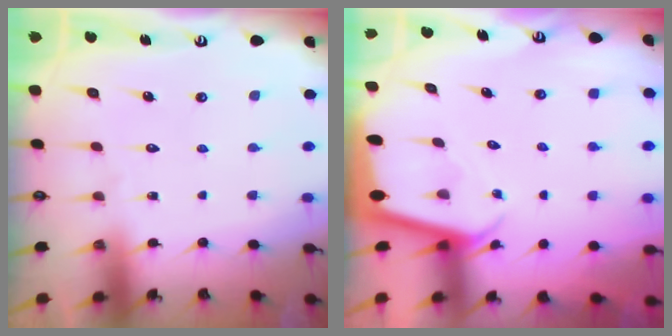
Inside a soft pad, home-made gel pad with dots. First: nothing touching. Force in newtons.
{"total": 2.1, "press": 2.1, "slide": 0.2}